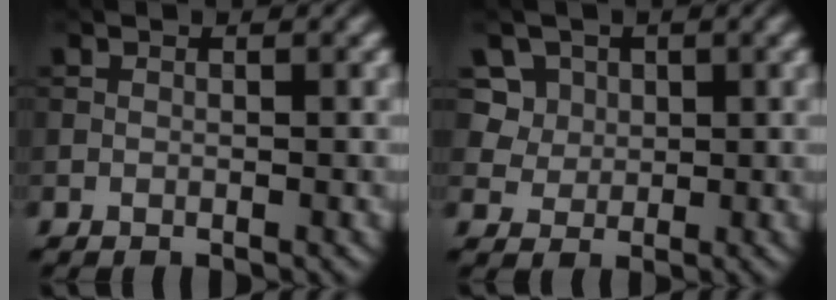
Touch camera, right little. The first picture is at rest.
{"total": 6.1, "force": [3.0, 4.8, 2.4], "torque": [-0.050, 0.003, 0.048]}